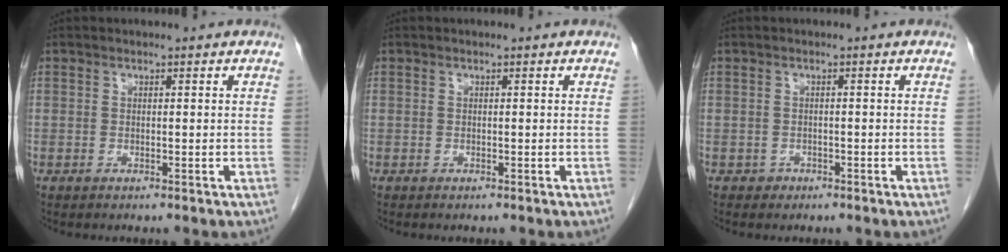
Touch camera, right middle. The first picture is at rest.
{"total": 0.0}
{"total": 1.0, "force": [-0.7, 0.8, 0.0], "torque": [-0.001, 0.003, -0.012]}